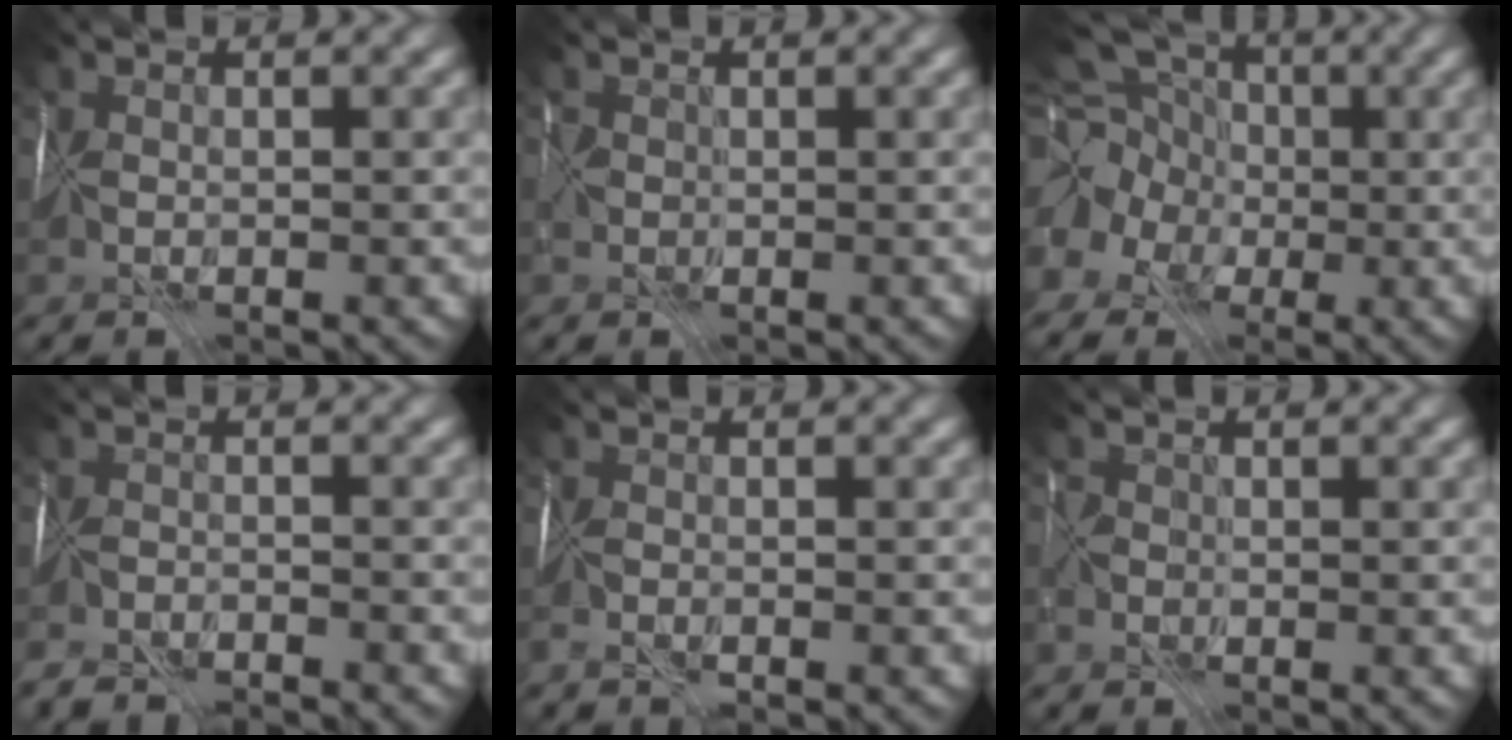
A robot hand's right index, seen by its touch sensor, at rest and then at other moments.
{"total": 0.7, "force": [0.4, 0.1, -0.6], "torque": [0.018, 0.002, 0.010]}
{"total": 13.1, "force": [-0.5, 11.9, 5.3], "torque": [-0.127, 0.006, -0.039]}
{"total": 5.1, "force": [-5.0, 0.8, 0.6], "torque": [-0.005, -0.009, -0.077]}
{"total": 1.2, "force": [-1.2, 0.1, 0.4], "torque": [-0.006, -0.004, -0.027]}
{"total": 0.6, "force": [0.0, -0.1, -0.6], "torque": [0.015, 0.006, -0.003]}